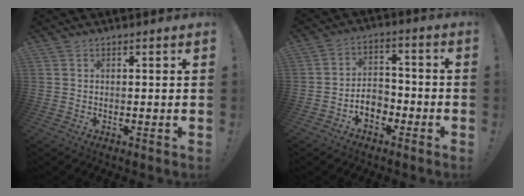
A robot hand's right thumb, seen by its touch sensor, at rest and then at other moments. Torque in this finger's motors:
{"motor_torque": [1.03, 0.85, 0.17, -0.59, 0.27]}